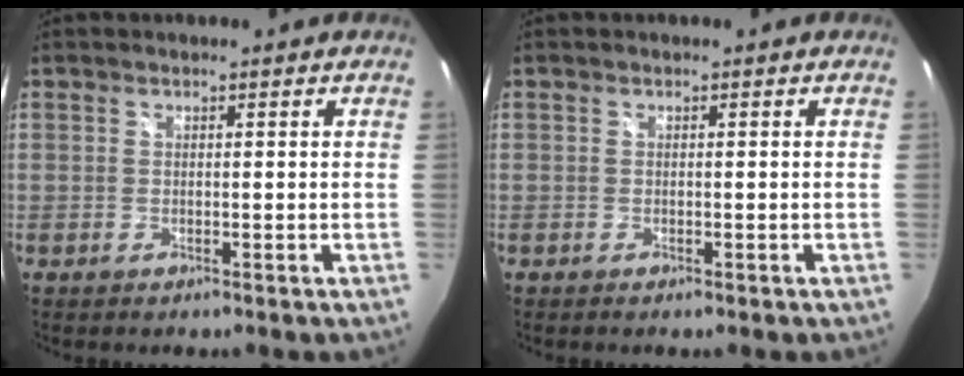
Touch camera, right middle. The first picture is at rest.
{"total": 0.0}